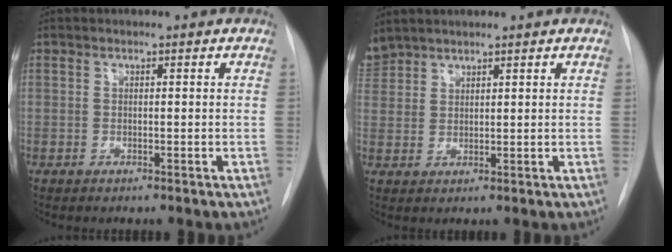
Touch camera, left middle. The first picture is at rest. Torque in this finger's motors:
{"motor_torque": [0.85, -1.16, 0.31, -0.01]}